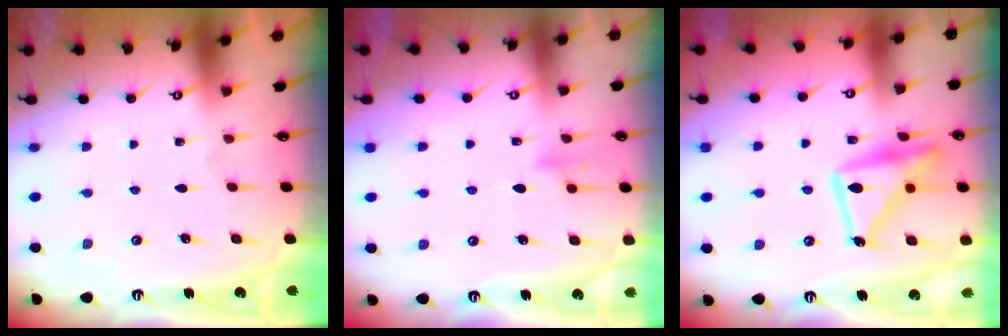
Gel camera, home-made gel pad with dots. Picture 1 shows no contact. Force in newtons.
{"total": 8.9, "press": 8.9, "slide": 0.8}
{"total": 17.7, "press": 17.6, "slide": 1.1}